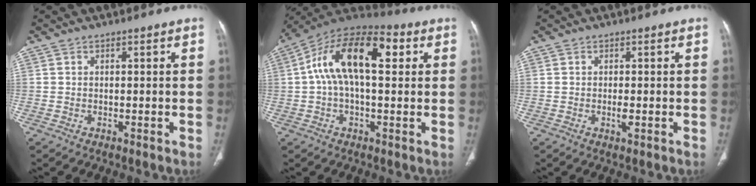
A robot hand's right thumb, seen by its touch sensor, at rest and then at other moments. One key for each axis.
{"total": 17.0, "fx": 3.6, "fy": 8.3, "fz": 14.5, "tx": -0.241, "ty": 0.044, "tz": 0.052}
{"total": 0.9, "fx": -0.2, "fy": 0.3, "fz": 0.9, "tx": -0.019, "ty": -0.003, "tz": -0.002}